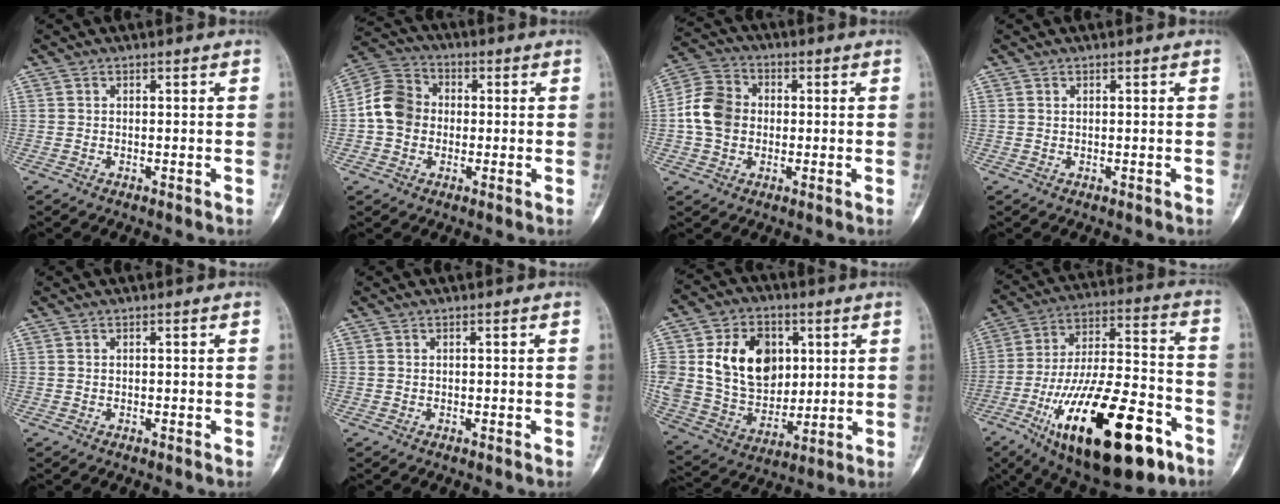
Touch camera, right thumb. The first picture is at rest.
{"total": 9.1, "force": [-0.5, 7.8, 4.7], "torque": [-0.071, 0.028, -0.025]}
{"total": 9.1, "force": [-0.3, 7.5, 5.3], "torque": [-0.087, 0.023, -0.017]}
{"total": 0.0}
{"total": 0.0}
{"total": 0.0}
{"total": 20.0, "force": [4.6, 15.0, 12.3], "torque": [-0.194, -0.005, 0.098]}
{"total": 29.2, "force": [-13.5, 11.0, 23.4], "torque": [-0.405, 0.057, -0.211]}